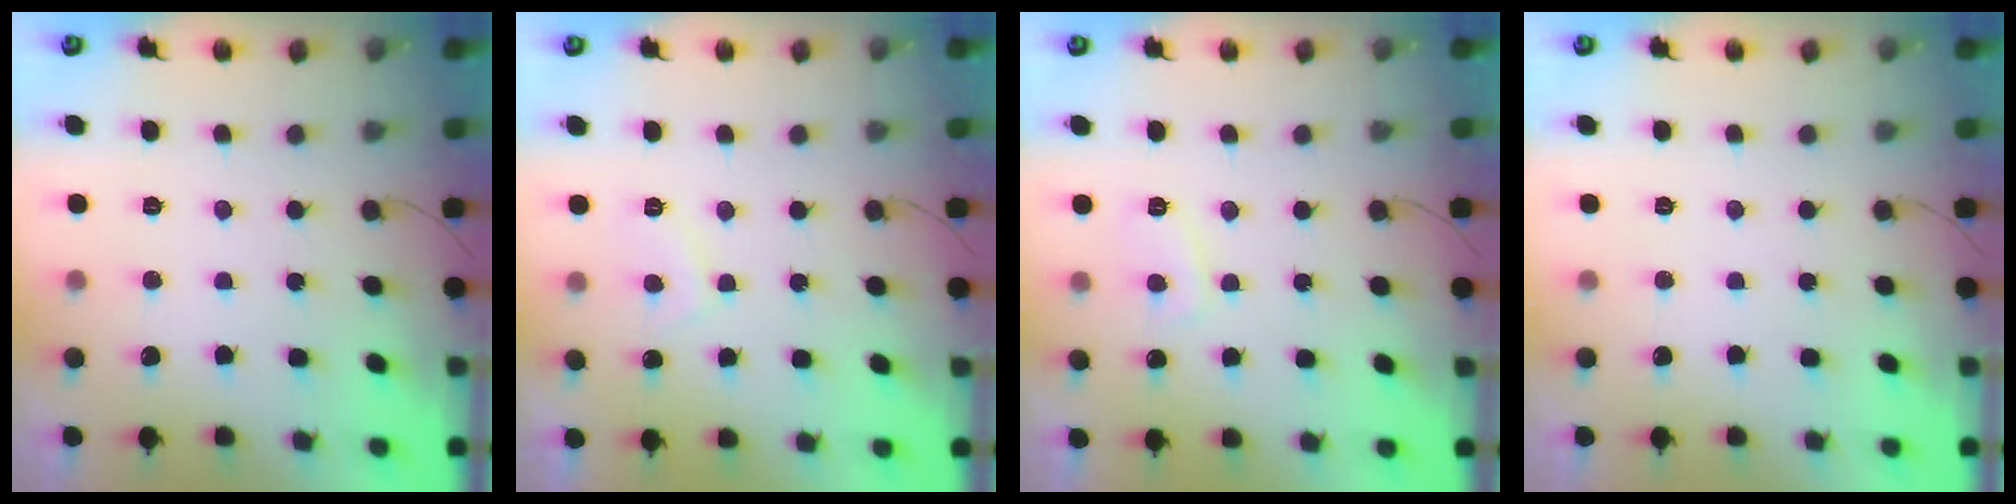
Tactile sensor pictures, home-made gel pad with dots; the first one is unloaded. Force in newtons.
{"total": 2.7, "press": 2.6, "slide": 0.8}
{"total": 3.2, "press": 3.2, "slide": 0.3}
{"total": 0.0}